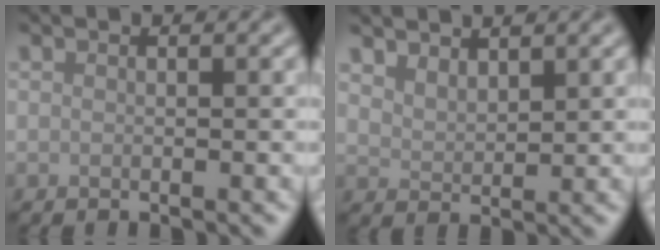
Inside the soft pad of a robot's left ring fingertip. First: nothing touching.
{"total": 2.4, "force": [2.2, 0.7, 0.8], "torque": [-0.013, 0.000, 0.044]}